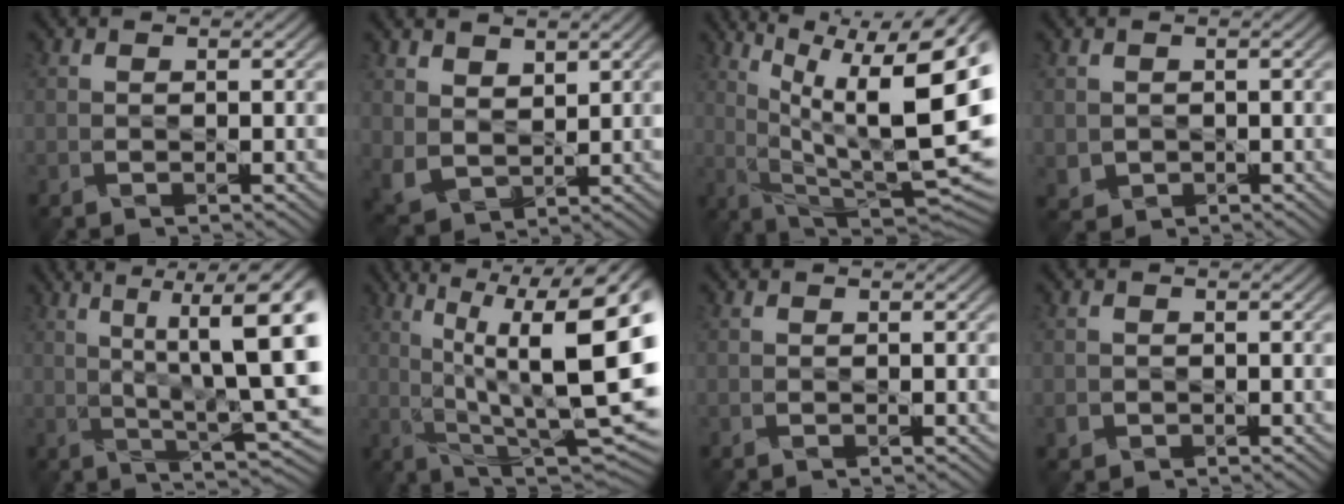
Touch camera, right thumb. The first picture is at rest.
{"total": 4.5, "force": [3.1, 2.8, 1.7], "torque": [-0.059, -0.008, 0.067]}
{"total": 18.0, "force": [6.1, 5.3, 16.0], "torque": [-0.227, 0.025, 0.103]}
{"total": 1.4, "force": [0.5, 1.3, -0.4], "torque": [-0.007, -0.004, 0.010]}
{"total": 14.0, "force": [4.1, 3.0, 13.0], "torque": [-0.194, 0.017, 0.081]}
{"total": 17.2, "force": [4.2, 4.4, 16.1], "torque": [-0.231, 0.026, 0.081]}
{"total": 0.0}
{"total": 0.7, "force": [-0.1, 0.5, -0.5], "torque": [0.008, -0.001, -0.002]}